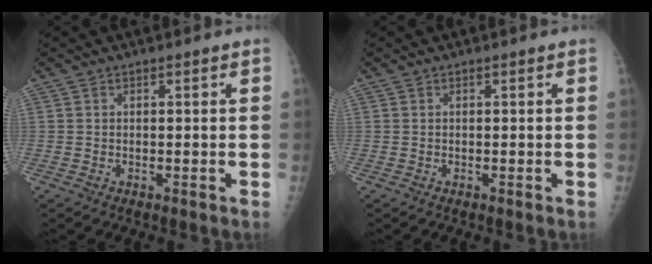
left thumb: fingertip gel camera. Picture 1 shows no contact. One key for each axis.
{"total": 0.0}